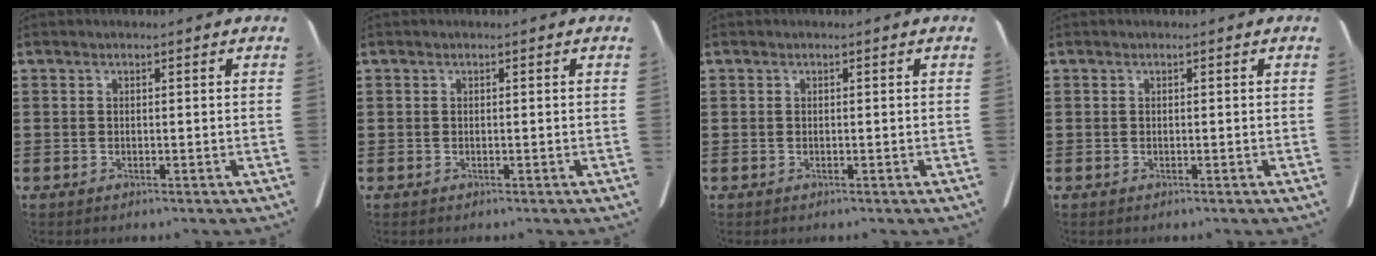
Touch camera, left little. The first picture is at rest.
{"total": 0.0}
{"total": 0.0}
{"total": 0.0}